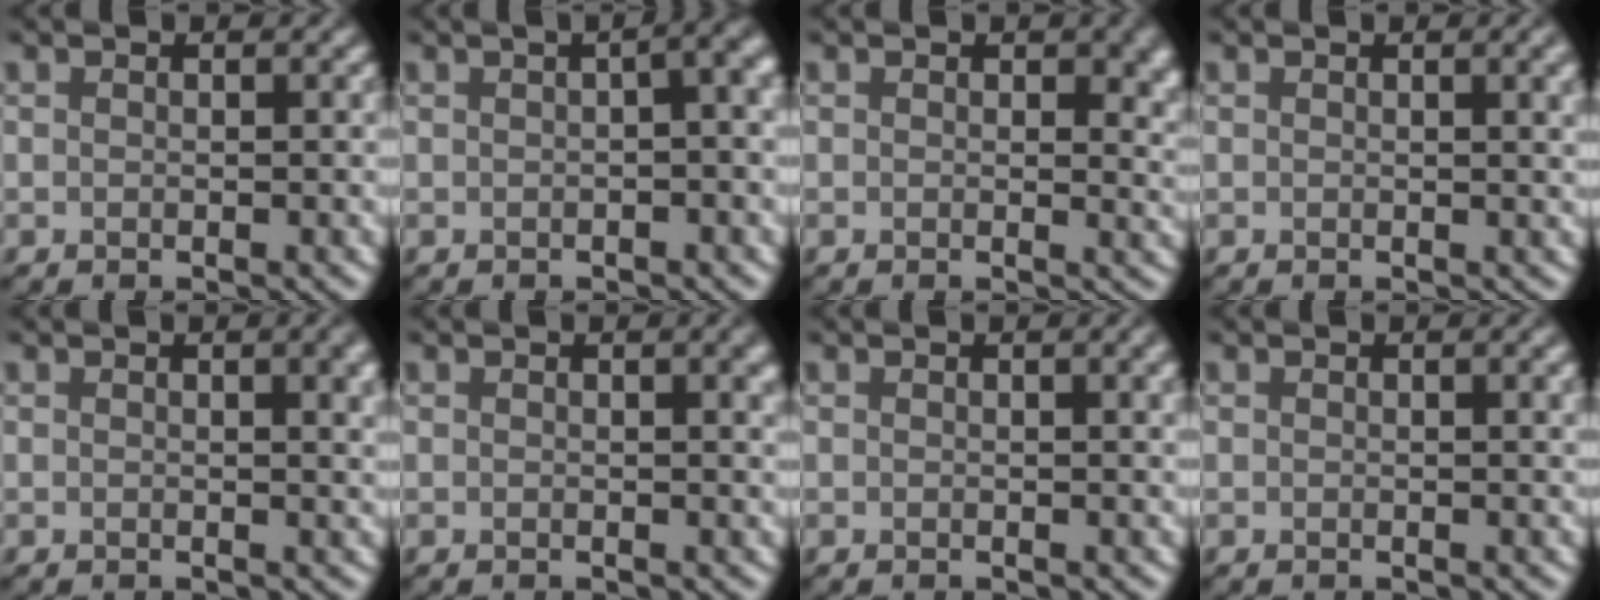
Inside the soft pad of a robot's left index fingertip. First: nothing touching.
{"total": 6.6, "force": [1.3, 2.9, 5.7], "torque": [-0.035, 0.027, -0.003]}
{"total": 2.9, "force": [0.7, 1.6, 2.4], "torque": [-0.021, -0.005, 0.007]}
{"total": 2.5, "force": [0.9, 0.8, 2.1], "torque": [-0.015, 0.006, 0.011]}
{"total": 3.5, "force": [1.3, 1.2, 3.0], "torque": [-0.026, 0.006, 0.016]}
{"total": 1.9, "force": [0.7, 0.6, 1.7], "torque": [-0.013, 0.004, 0.009]}
{"total": 1.9, "force": [0.7, 0.6, 1.7], "torque": [-0.014, 0.005, 0.008]}
{"total": 1.1, "force": [0.5, 0.3, 1.0], "torque": [-0.010, 0.003, 0.005]}